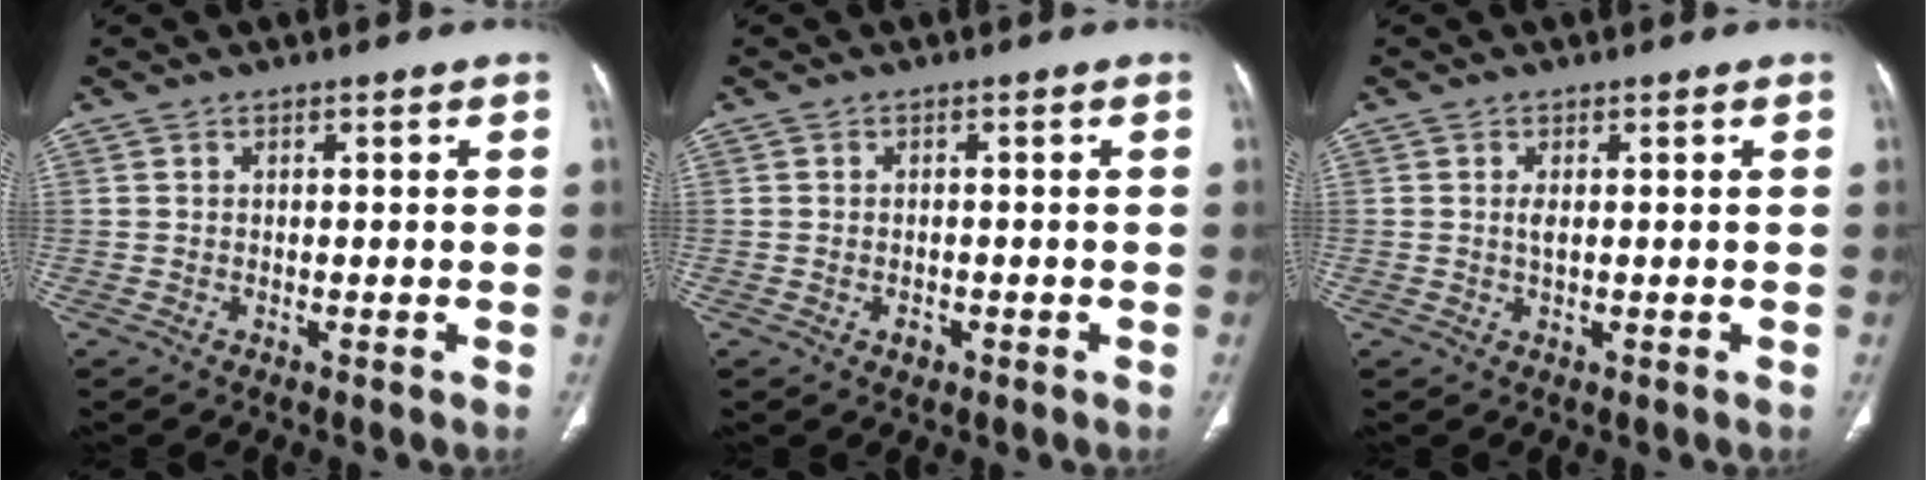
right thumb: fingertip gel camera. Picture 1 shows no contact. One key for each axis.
{"total": 1.6, "fx": -0.7, "fy": 1.1, "fz": 0.9, "tx": -0.012, "ty": 0.005, "tz": -0.008}
{"total": 1.4, "fx": 0.2, "fy": 0.5, "fz": 1.3, "tx": -0.029, "ty": -0.002, "tz": 0.007}